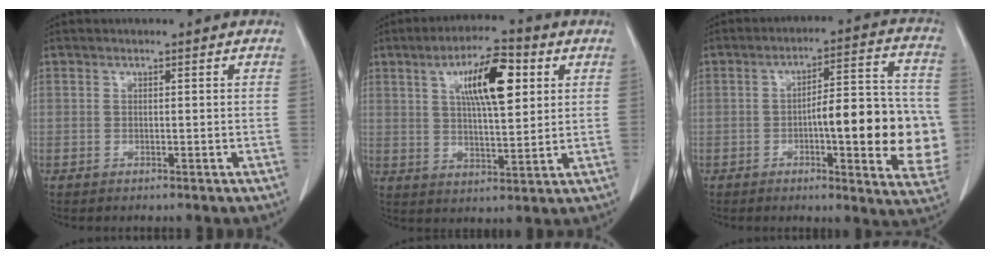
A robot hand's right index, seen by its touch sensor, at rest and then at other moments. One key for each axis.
{"total": 11.2, "fx": 3.9, "fy": 2.9, "fz": 10.1, "tx": -0.174, "ty": 0.013, "tz": 0.066}
{"total": 16.9, "fx": -2.4, "fy": 3.8, "fz": 16.3, "tx": -0.187, "ty": 0.022, "tz": -0.025}